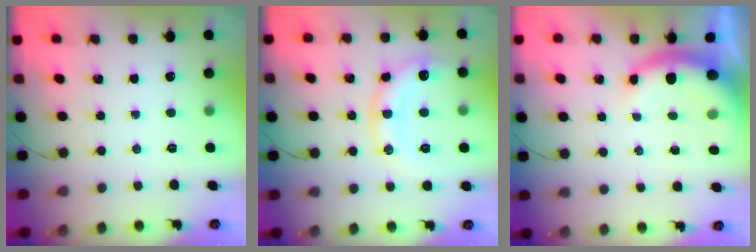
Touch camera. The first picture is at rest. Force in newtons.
{"total": 11.9, "press": 11.8, "slide": 0.9}
{"total": 7.3, "press": 7.2, "slide": 0.7}